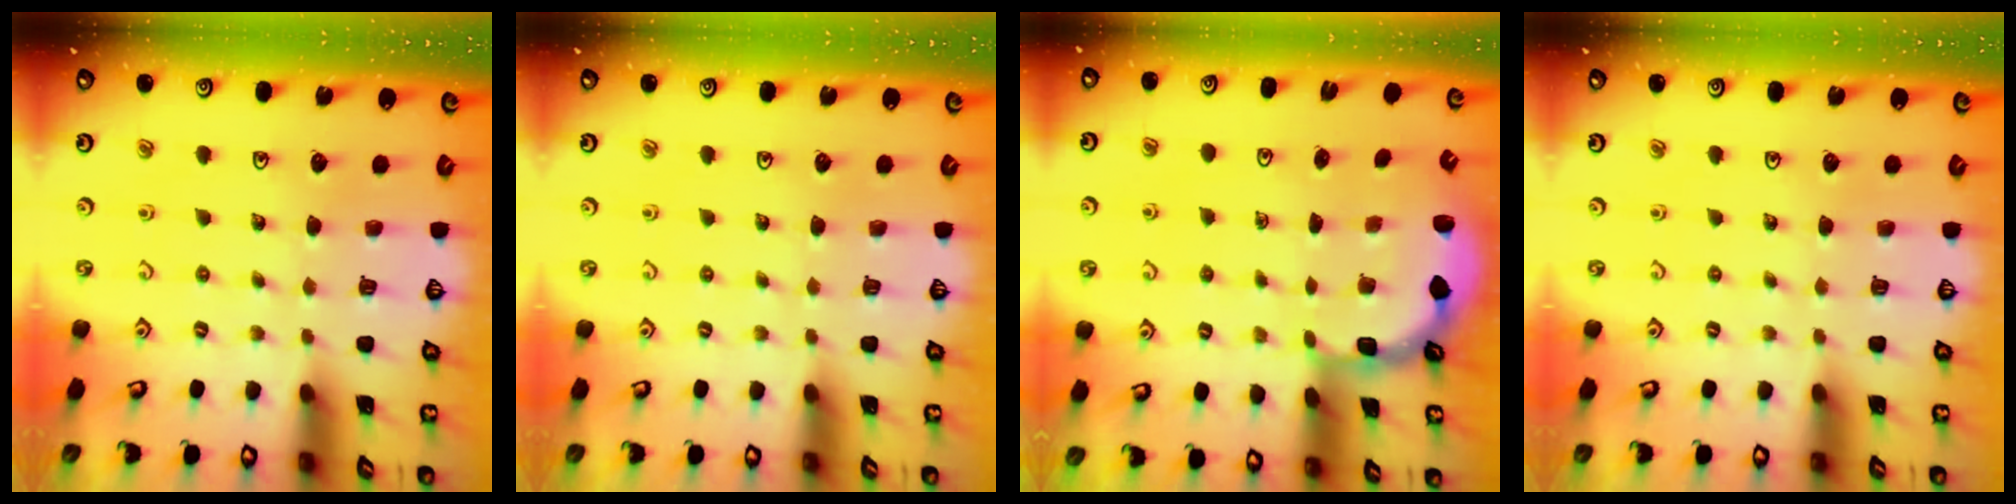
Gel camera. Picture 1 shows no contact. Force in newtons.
{"total": 0.0}
{"total": 2.7, "press": 2.3, "slide": 1.4}
{"total": 0.0}